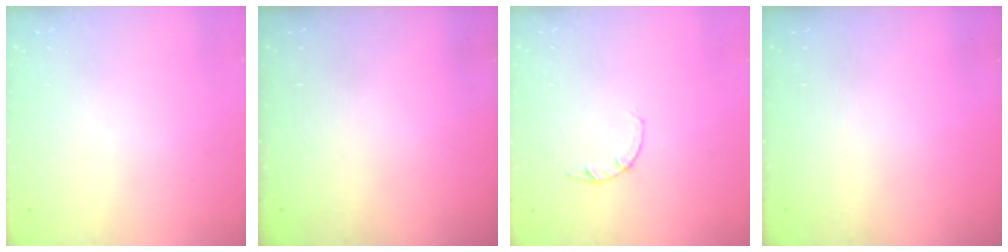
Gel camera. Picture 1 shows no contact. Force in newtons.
{"total": 0.0}
{"total": 2.2, "press": 2.2, "slide": 0.4}
{"total": 0.0}